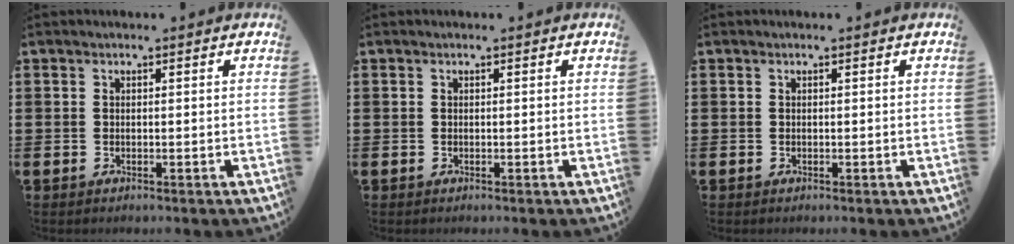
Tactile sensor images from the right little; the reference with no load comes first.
{"total": 0.0}
{"total": 0.0}